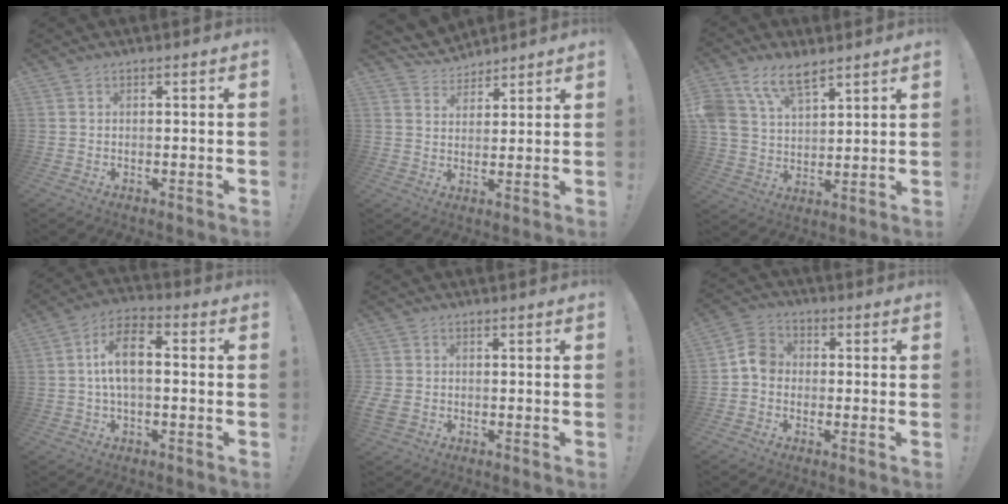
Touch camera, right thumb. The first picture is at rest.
{"total": 6.0, "force": [5.3, 2.7, 0.6], "torque": [-0.019, -0.031, 0.103]}
{"total": 11.4, "force": [7.7, 5.9, 5.9], "torque": [-0.118, -0.030, 0.153]}
{"total": 10.1, "force": [0.7, 4.7, 8.9], "torque": [-0.166, 0.010, 0.015]}
{"total": 3.1, "force": [-0.4, 2.7, 1.5], "torque": [-0.023, 0.001, -0.005]}
{"total": 6.5, "force": [-1.0, 5.3, 3.6], "torque": [-0.056, 0.022, -0.016]}